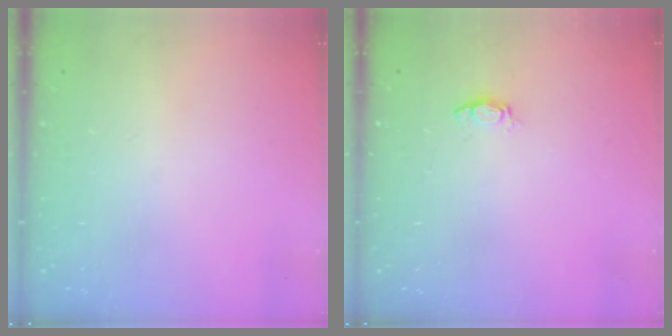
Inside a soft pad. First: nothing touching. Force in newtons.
{"total": 2.5, "press": 2.5, "slide": 0.4}